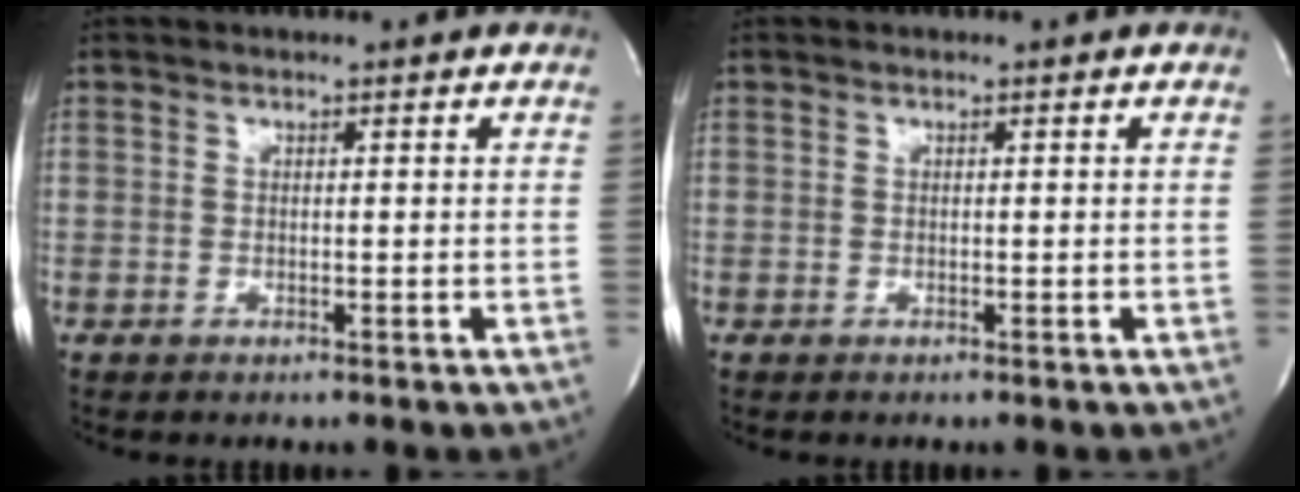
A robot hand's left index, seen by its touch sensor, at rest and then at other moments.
{"total": 0.0}